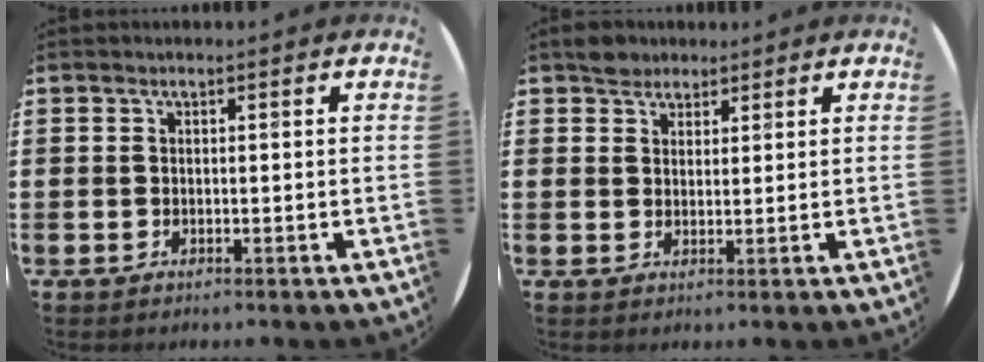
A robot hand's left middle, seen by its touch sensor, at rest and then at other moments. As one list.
[{"total": 2.7, "force": [2.4, 1.2, -0.1], "torque": [0.006, 0.004, 0.046]}]